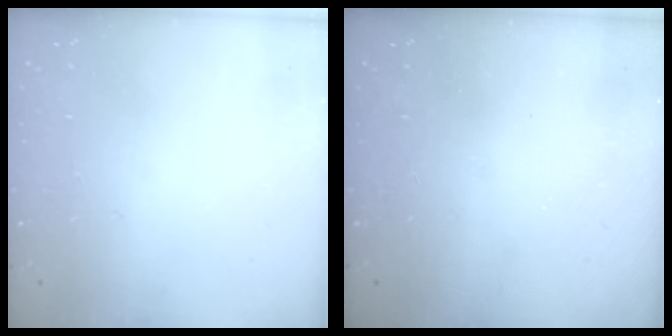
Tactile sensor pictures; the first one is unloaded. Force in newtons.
{"total": 2.4, "press": 2.3, "slide": 0.8}